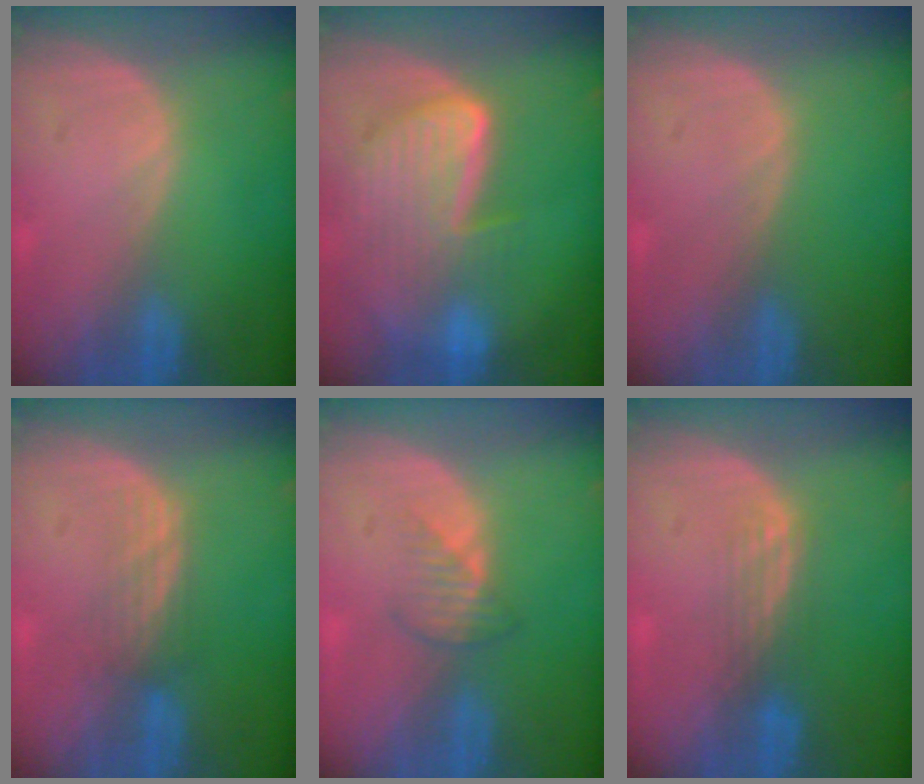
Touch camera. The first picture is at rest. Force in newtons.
{"total": 9.4, "press": 8.1, "slide": 4.9}
{"total": 0.0}
{"total": 3.1, "press": 2.6, "slide": 1.7}
{"total": 2.5, "press": 2.5, "slide": 0.3}
{"total": 3.0, "press": 2.5, "slide": 1.6}